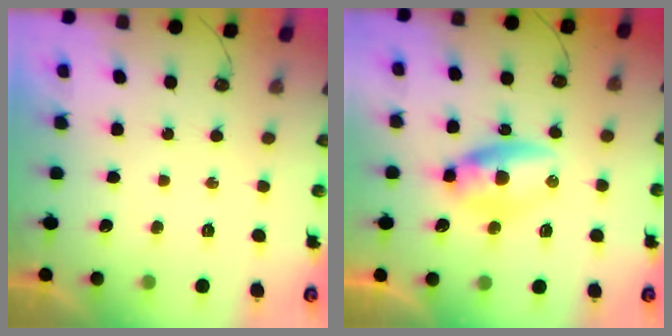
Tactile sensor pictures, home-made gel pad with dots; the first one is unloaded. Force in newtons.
{"total": 8.0, "press": 7.9, "slide": 0.4}